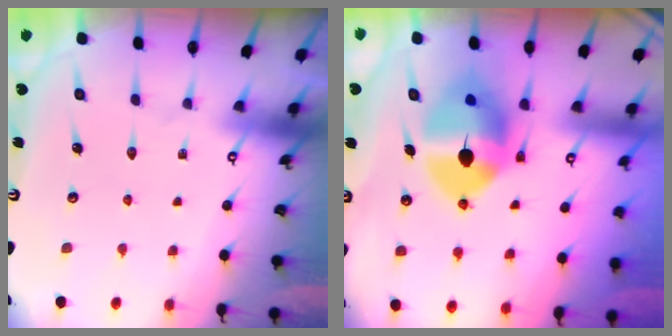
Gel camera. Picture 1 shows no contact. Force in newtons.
{"total": 14.4, "press": 14.2, "slide": 2.2}